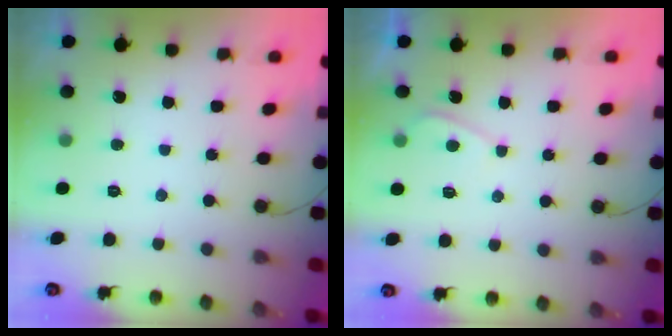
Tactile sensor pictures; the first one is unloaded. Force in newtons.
{"total": 3.0, "press": 3.0, "slide": 0.4}